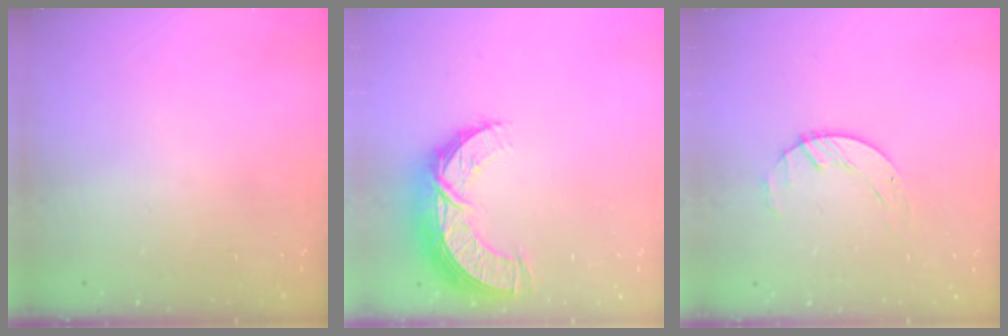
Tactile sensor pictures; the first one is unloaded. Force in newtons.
{"total": 11.7, "press": 11.6, "slide": 0.9}
{"total": 1.5, "press": 1.5, "slide": 0.2}